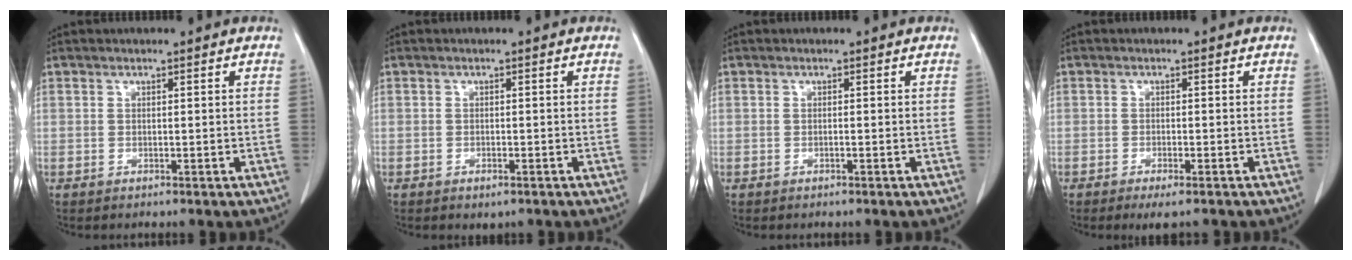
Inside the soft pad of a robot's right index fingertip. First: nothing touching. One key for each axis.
{"total": 1.2, "fx": -0.6, "fy": 0.6, "fz": 0.8, "tx": -0.012, "ty": -0.001, "tz": 0.000}
{"total": 0.0}
{"total": 3.4, "fx": -2.5, "fy": 0.7, "fz": 2.2, "tx": -0.027, "ty": -0.005, "tz": -0.031}